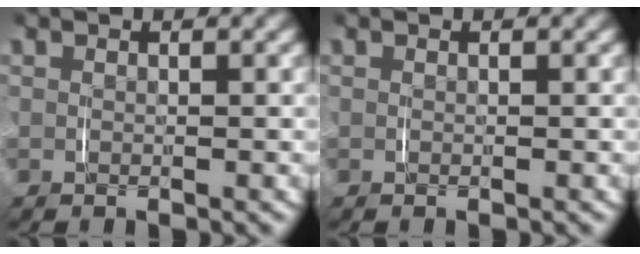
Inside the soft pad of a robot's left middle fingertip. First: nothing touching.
{"total": 0.0}